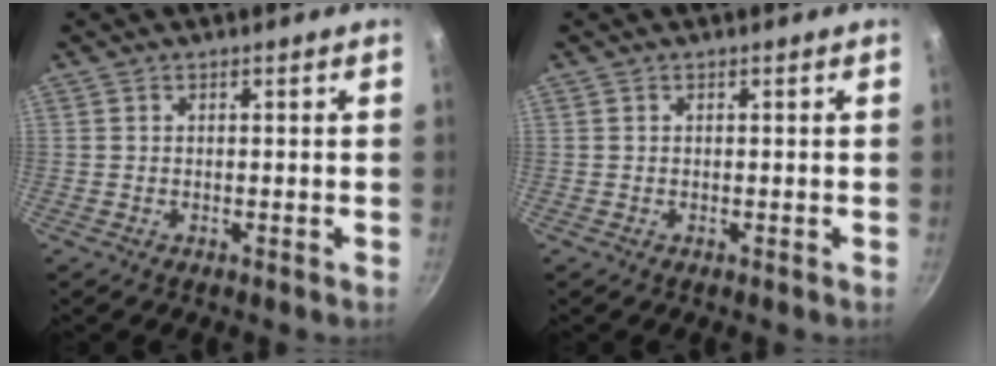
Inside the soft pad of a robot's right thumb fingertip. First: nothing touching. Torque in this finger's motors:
{"motor_torque": [-0.22, 0.02, 0.02, -0.23, 0.02]}